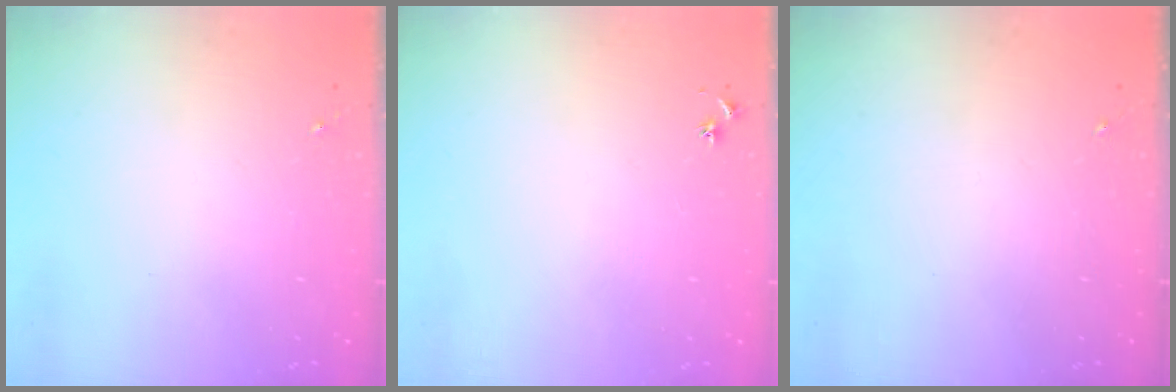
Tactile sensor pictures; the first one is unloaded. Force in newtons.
{"total": 3.0, "press": 2.9, "slide": 0.4}
{"total": 0.0}